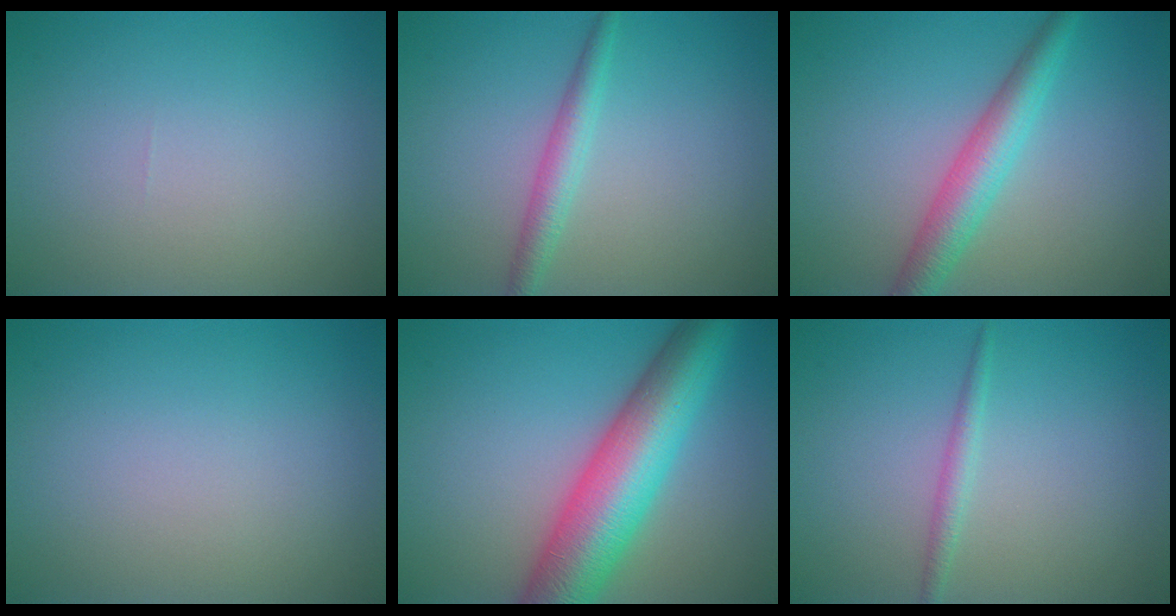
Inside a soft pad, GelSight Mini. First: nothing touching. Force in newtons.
{"total": 2.3, "press": 2.3, "slide": 0.0}
{"total": 4.2, "press": 4.2, "slide": 0.1}
{"total": 0.0}
{"total": 10.2, "press": 10.2, "slide": 0.2}
{"total": 1.3, "press": 1.3, "slide": 0.1}